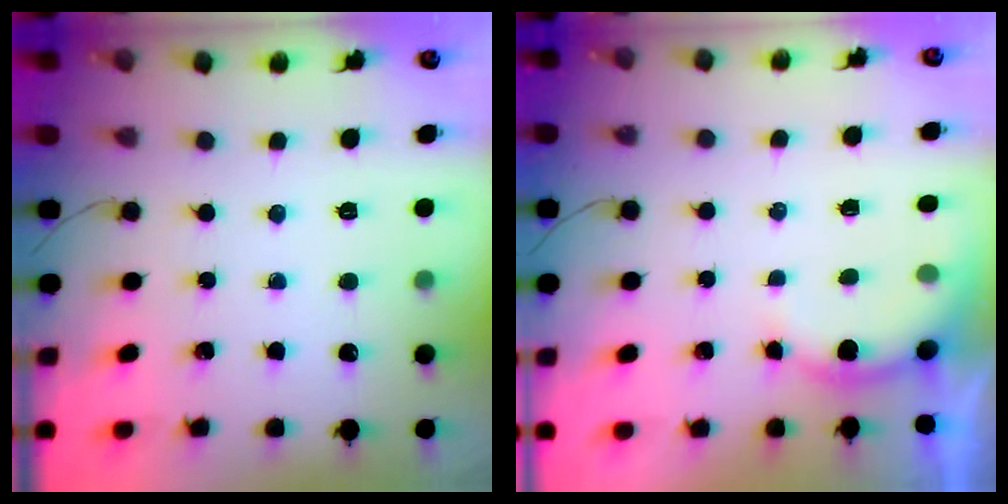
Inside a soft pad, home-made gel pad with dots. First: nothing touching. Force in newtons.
{"total": 5.2, "press": 5.2, "slide": 0.5}